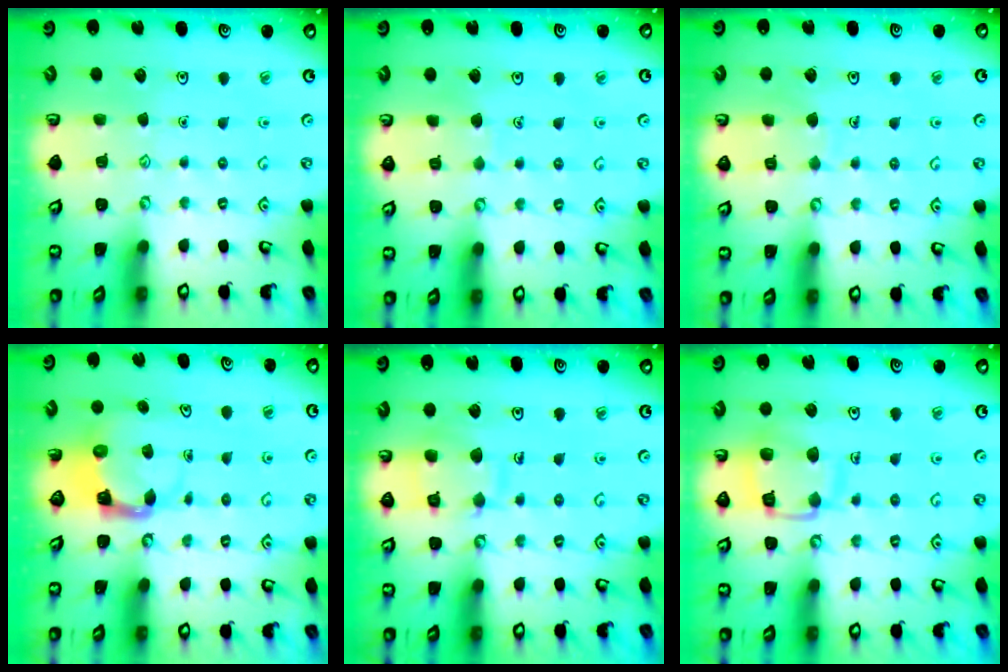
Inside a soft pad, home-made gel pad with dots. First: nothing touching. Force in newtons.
{"total": 3.0, "press": 3.0, "slide": 0.2}
{"total": 4.3, "press": 4.3, "slide": 0.3}
{"total": 3.9, "press": 3.9, "slide": 0.7}
{"total": 10.3, "press": 10.2, "slide": 0.7}
{"total": 13.0, "press": 12.9, "slide": 1.5}